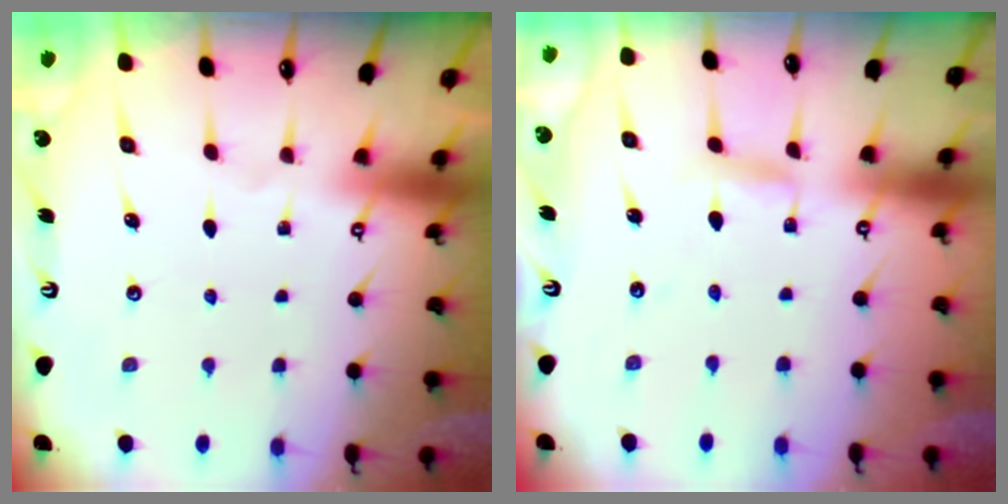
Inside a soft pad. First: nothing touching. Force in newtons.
{"total": 2.1, "press": 2.1, "slide": 0.1}